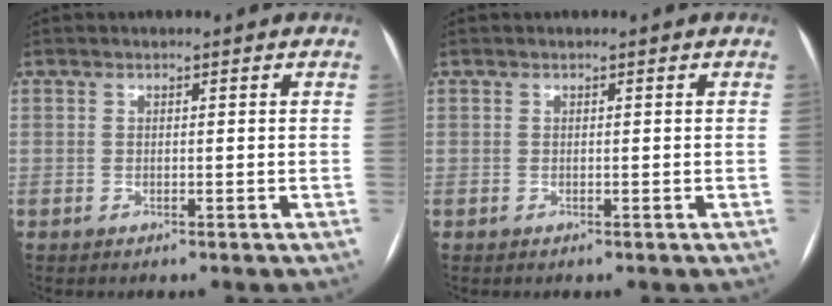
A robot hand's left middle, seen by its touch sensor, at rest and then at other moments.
{"total": 0.0}